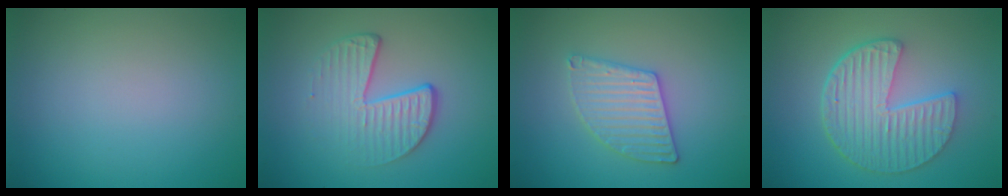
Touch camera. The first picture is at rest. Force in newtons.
{"total": 4.4, "press": 2.8, "slide": 3.4}
{"total": 3.0, "press": 3.0, "slide": 0.2}
{"total": 6.5, "press": 4.8, "slide": 4.4}